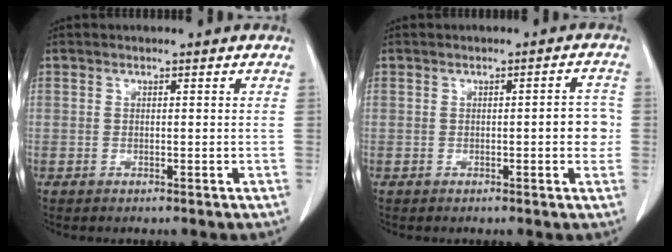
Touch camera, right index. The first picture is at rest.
{"total": 3.3, "force": [-0.4, 0.9, 3.2], "torque": [-0.033, 0.004, -0.008]}